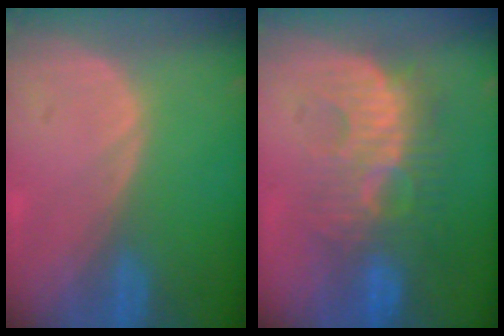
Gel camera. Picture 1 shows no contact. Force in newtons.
{"total": 9.0, "press": 8.9, "slide": 1.7}